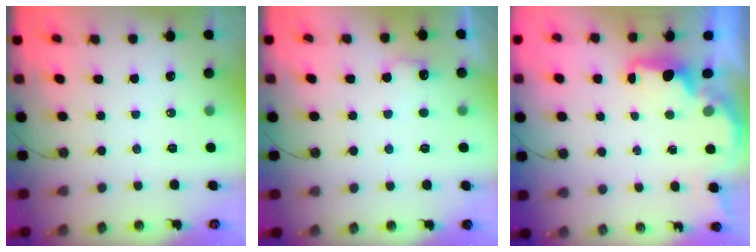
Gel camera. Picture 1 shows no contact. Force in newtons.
{"total": 7.5, "press": 7.5, "slide": 0.4}
{"total": 1.8, "press": 1.7, "slide": 0.6}